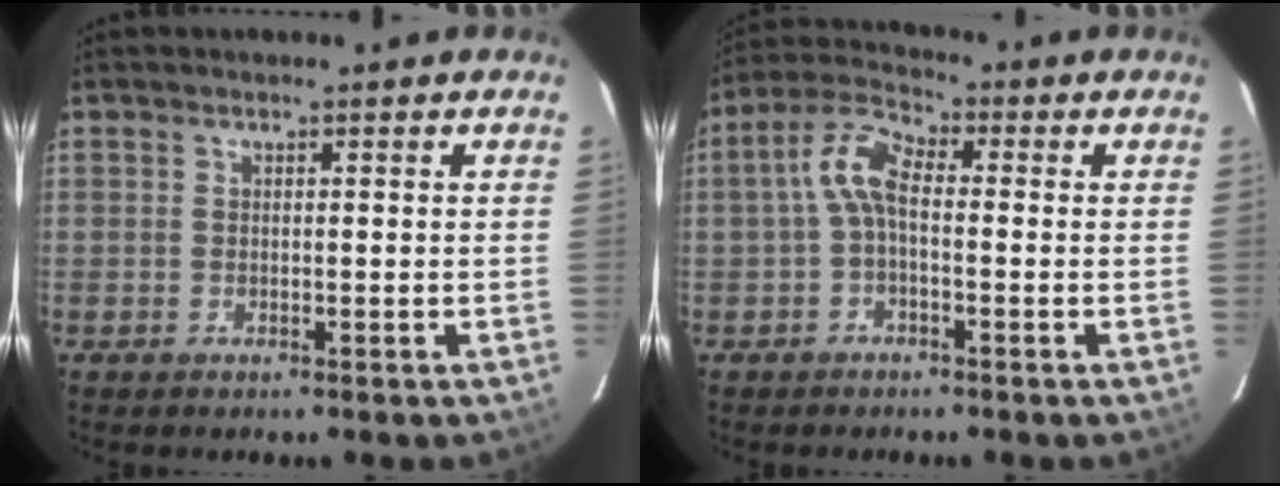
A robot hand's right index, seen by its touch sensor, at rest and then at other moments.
{"total": 5.9, "force": [-0.8, 2.8, 5.1], "torque": [-0.115, 0.023, -0.022]}